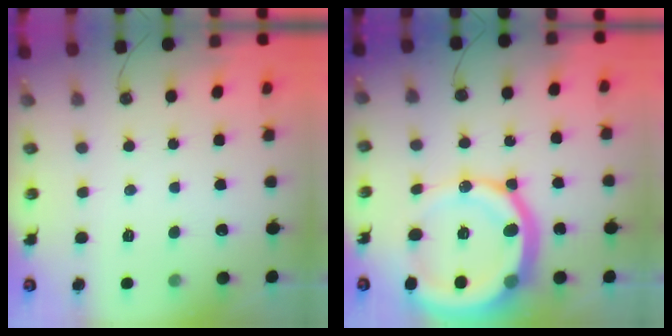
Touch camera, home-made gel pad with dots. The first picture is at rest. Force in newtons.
{"total": 21.0, "press": 20.9, "slide": 2.5}